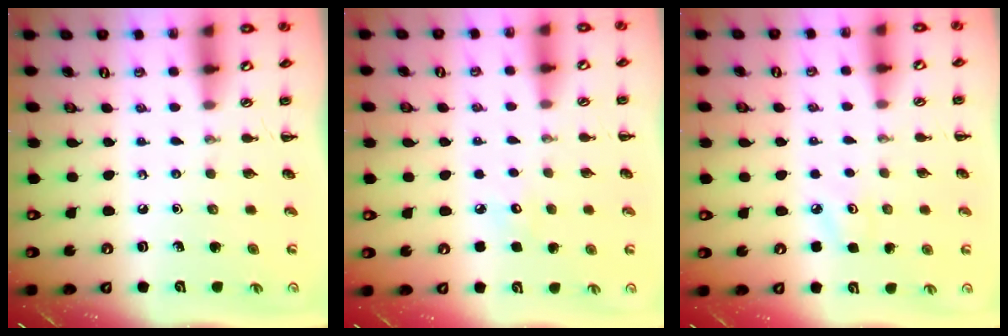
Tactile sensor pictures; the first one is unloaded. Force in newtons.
{"total": 3.7, "press": 3.5, "slide": 0.9}
{"total": 4.7, "press": 4.5, "slide": 1.4}